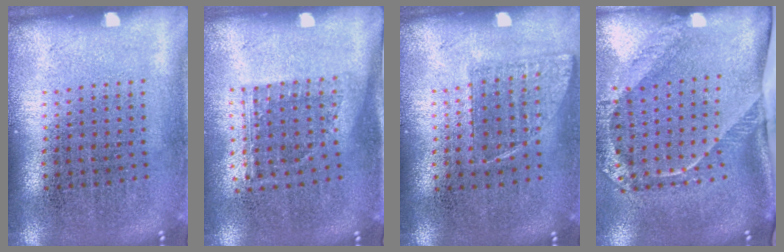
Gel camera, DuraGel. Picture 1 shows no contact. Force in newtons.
{"total": 1.1, "press": 0.9, "slide": 0.7}
{"total": 0.8, "press": 0.7, "slide": 0.2}
{"total": 2.7, "press": 1.7, "slide": 2.0}